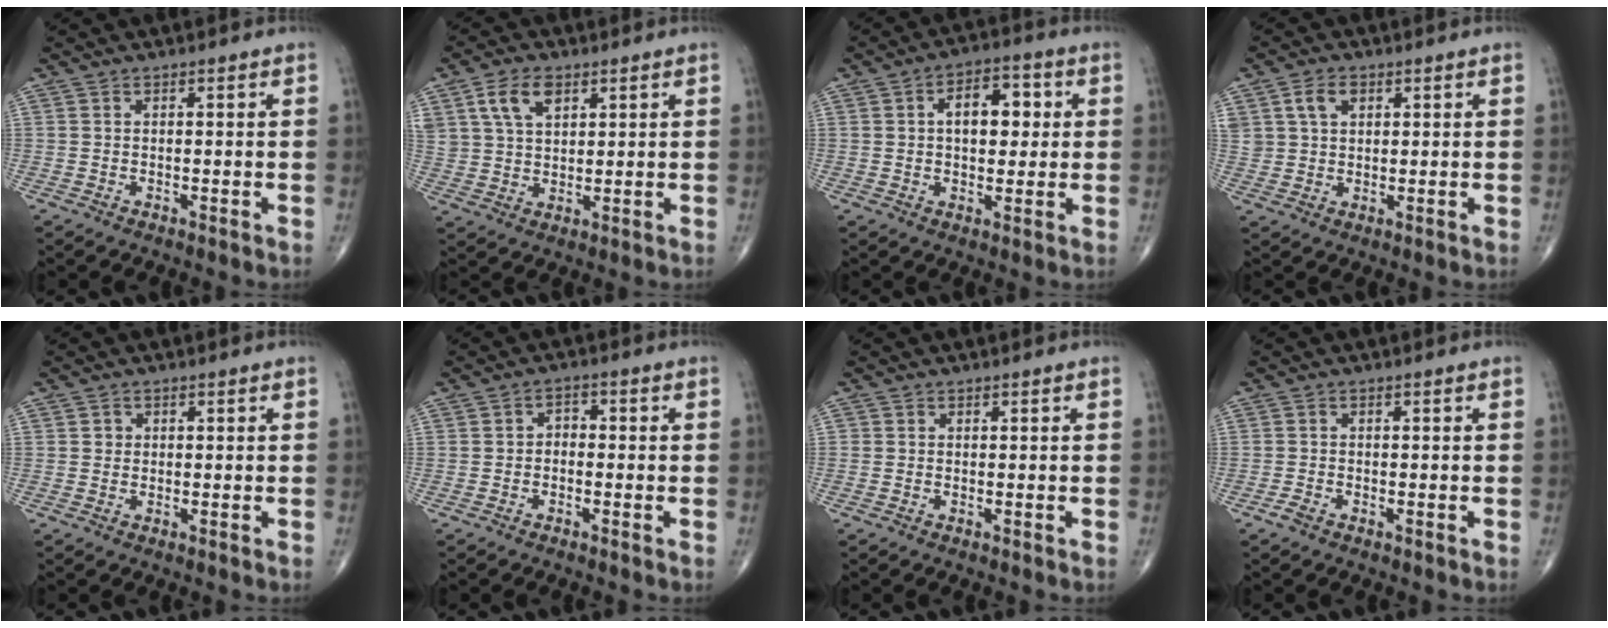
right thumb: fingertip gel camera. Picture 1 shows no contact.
{"total": 7.7, "force": [3.8, 4.6, 4.9], "torque": [-0.084, -0.007, 0.076]}
{"total": 9.2, "force": [1.7, 5.3, 7.2], "torque": [-0.081, 0.012, 0.024]}
{"total": 5.1, "force": [2.2, 3.6, 2.9], "torque": [-0.043, -0.003, 0.045]}
{"total": 1.0, "force": [0.1, 1.0, 0.2], "torque": [0.003, 0.002, 0.001]}
{"total": 2.2, "force": [-0.6, 1.6, 1.4], "torque": [-0.010, 0.014, -0.019]}
{"total": 0.0}
{"total": 1.4, "force": [-1.0, 0.6, 0.7], "torque": [-0.022, 0.001, -0.021]}